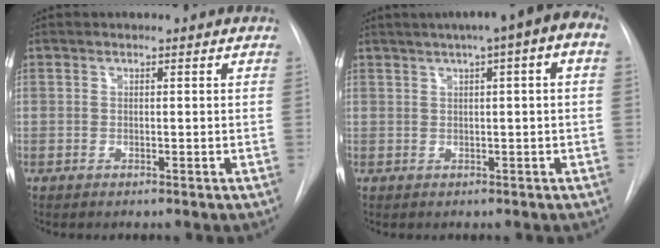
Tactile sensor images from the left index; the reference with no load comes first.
{"total": 10.2, "force": [4.7, 1.3, 9.0], "torque": [-0.124, 0.037, 0.054]}